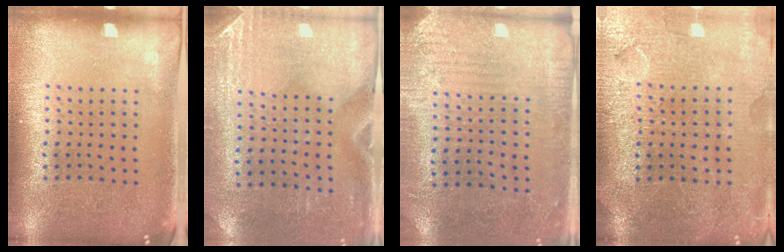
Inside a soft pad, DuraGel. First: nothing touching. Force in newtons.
{"total": 2.9, "press": 2.5, "slide": 1.4}
{"total": 2.8, "press": 2.4, "slide": 1.4}
{"total": 3.7, "press": 3.4, "slide": 1.5}